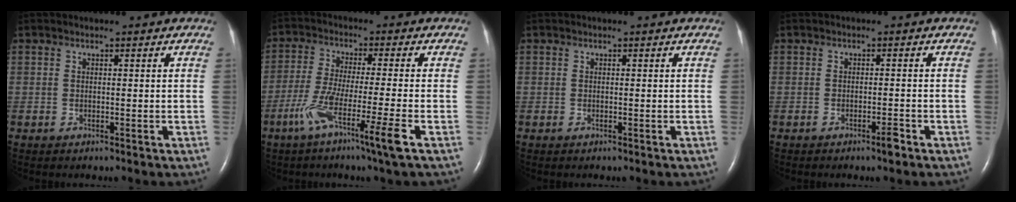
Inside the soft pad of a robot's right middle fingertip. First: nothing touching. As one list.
[{"total": 9.3, "force": [-4.7, -1.2, 7.9], "torque": [-0.149, -0.027, -0.092]}, {"total": 0.0}, {"total": 1.6, "force": [-1.2, 0.1, 1.1], "torque": [-0.019, -0.001, -0.018]}]